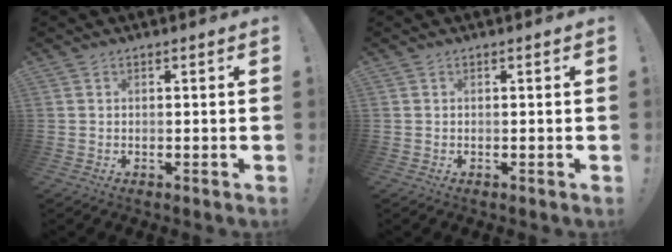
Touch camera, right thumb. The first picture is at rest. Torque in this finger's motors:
{"motor_torque": [-0.15, 0.10, 0.19, -0.05, -0.05]}